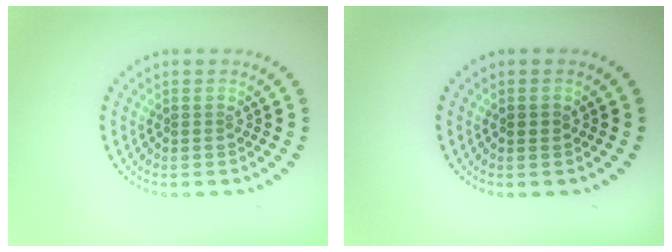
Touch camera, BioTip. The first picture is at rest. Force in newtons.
{"total": 0.9, "press": 0.9, "slide": 0.1}